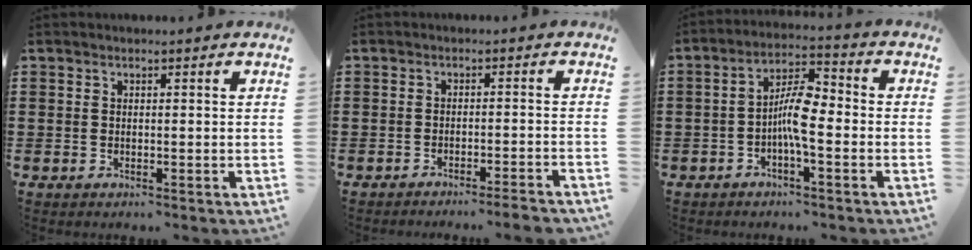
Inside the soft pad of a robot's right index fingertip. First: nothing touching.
{"total": 2.6, "force": [-2.4, -0.3, 0.9], "torque": [-0.016, -0.002, -0.050]}
{"total": 6.4, "force": [-1.6, 1.7, 5.9], "torque": [-0.120, 0.002, -0.035]}